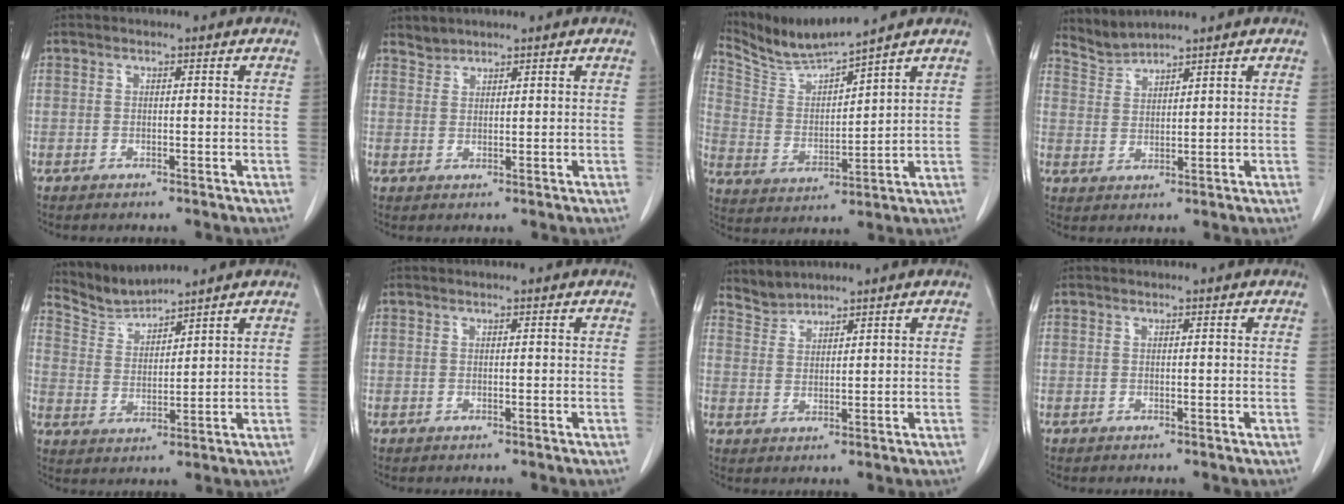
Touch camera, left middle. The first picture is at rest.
{"total": 1.5, "force": [1.5, 0.2, -0.4], "torque": [0.007, 0.002, 0.029]}
{"total": 8.1, "force": [7.8, -1.4, 1.8], "torque": [-0.052, -0.008, 0.167]}
{"total": 3.2, "force": [3.1, -0.6, -0.7], "torque": [0.008, -0.001, 0.071]}
{"total": 5.0, "force": [4.8, -0.9, -0.9], "torque": [0.007, -0.003, 0.108]}
{"total": 0.0}
{"total": 2.7, "force": [2.6, 0.0, -0.7], "torque": [0.009, 0.003, 0.059]}
{"total": 0.0}